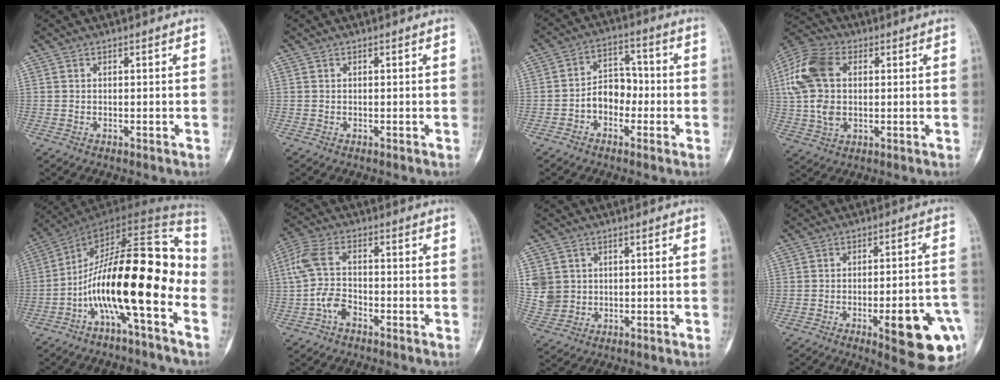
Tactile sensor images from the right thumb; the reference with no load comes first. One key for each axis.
{"total": 0.0}
{"total": 7.3, "fx": -2.1, "fy": 5.5, "fz": 4.3, "tx": -0.035, "ty": 0.037, "tz": -0.048}
{"total": 15.0, "fx": 2.8, "fy": 9.8, "fz": 11.1, "tx": -0.225, "ty": 0.015, "tz": 0.047}
{"total": 20.8, "fx": -6.8, "fy": 5.8, "fz": 18.8, "tx": -0.308, "ty": 0.100, "tz": -0.110}
{"total": 7.7, "fx": -2.4, "fy": 4.8, "fz": 5.6, "tx": -0.118, "ty": 0.028, "tz": -0.053}
{"total": 5.9, "fx": 0.9, "fy": 5.6, "fz": 1.8, "tx": -0.013, "ty": 0.002, "tz": 0.024}
{"total": 16.4, "fx": -6.0, "fy": 4.4, "fz": 14.6, "tx": -0.143, "ty": 0.025, "tz": -0.067}